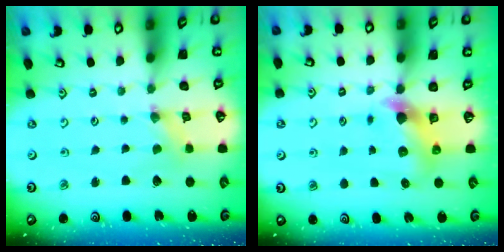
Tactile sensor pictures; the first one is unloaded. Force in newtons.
{"total": 5.9, "press": 5.9, "slide": 0.7}